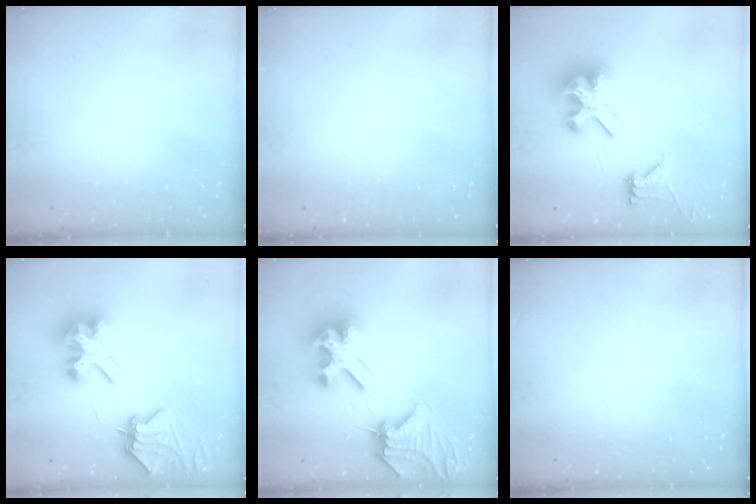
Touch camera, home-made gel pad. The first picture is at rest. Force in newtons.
{"total": 0.0}
{"total": 14.3, "press": 14.2, "slide": 1.7}
{"total": 10.0, "press": 10.0, "slide": 1.0}
{"total": 16.5, "press": 16.4, "slide": 1.7}
{"total": 0.0}